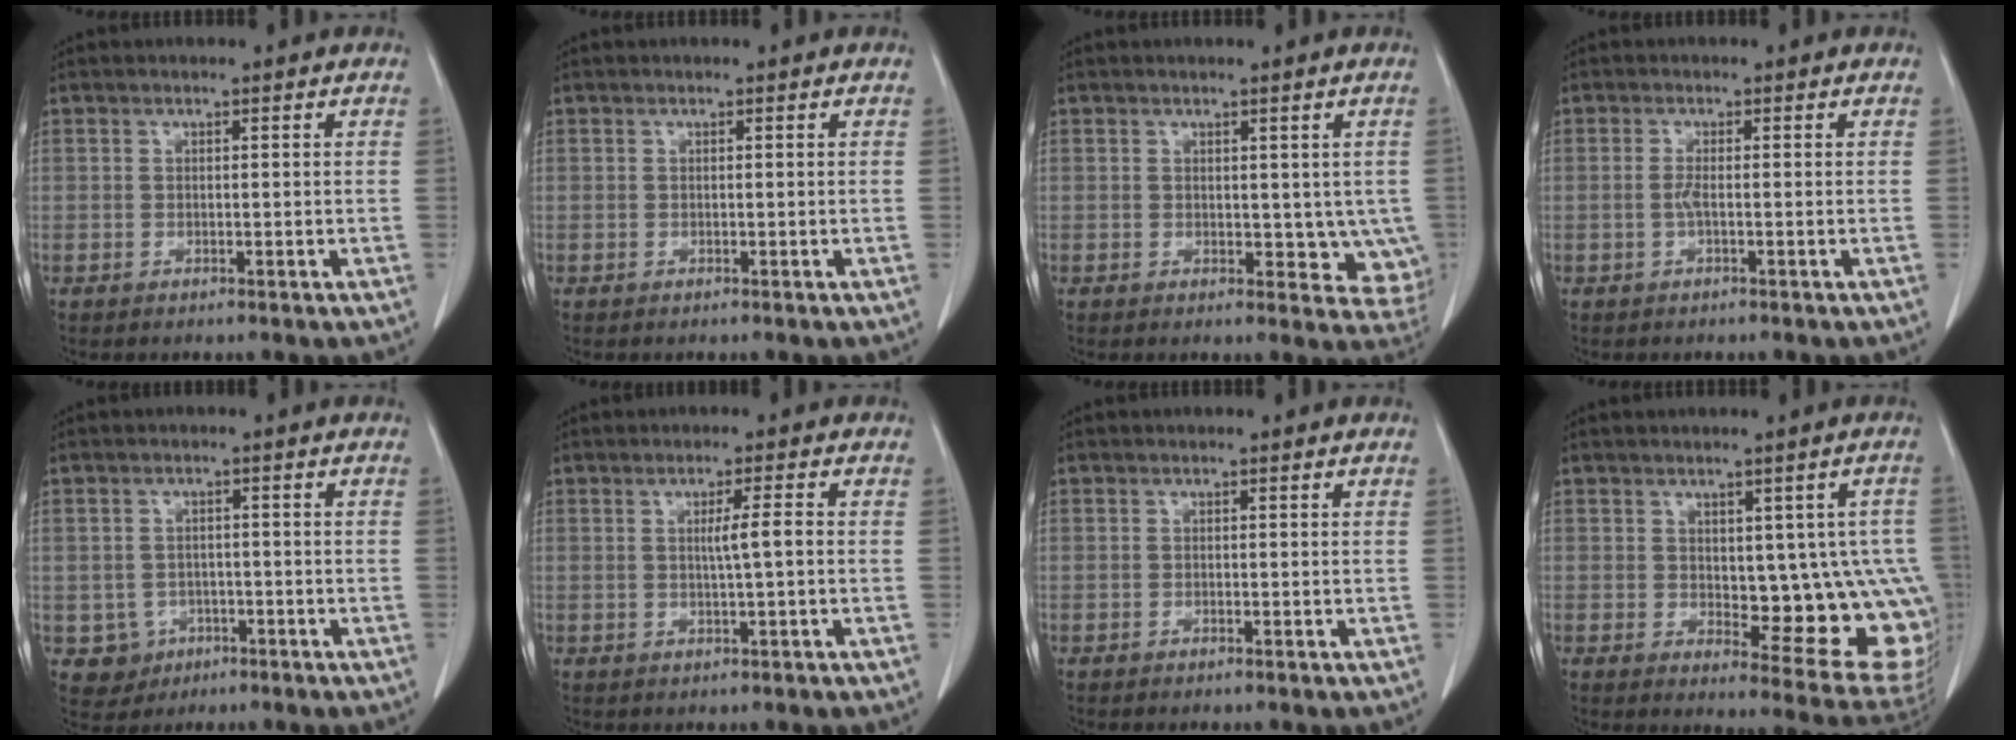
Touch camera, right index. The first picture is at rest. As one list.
[{"total": 0.0}, {"total": 6.1, "force": [0.4, 3.9, 4.6], "torque": [-0.031, -0.009, 0.011]}, {"total": 1.3, "force": [-0.3, 0.0, 1.3], "torque": [-0.027, 0.001, -0.007]}, {"total": 3.5, "force": [-1.3, 3.2, 0.1], "torque": [0.004, 0.011, -0.015]}, {"total": 2.8, "force": [0.0, -0.4, 2.8], "torque": [-0.048, -0.001, 0.001]}, {"total": 0.0}, {"total": 13.4, "force": [-0.4, 5.6, 12.2], "torque": [-0.105, 0.005, 0.013]}]